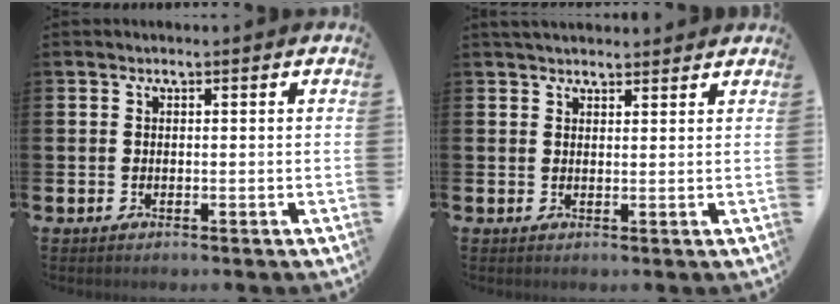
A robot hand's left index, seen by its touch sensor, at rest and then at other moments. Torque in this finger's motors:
{"motor_torque": [0.87, -1.27, 0.32, 0.15]}